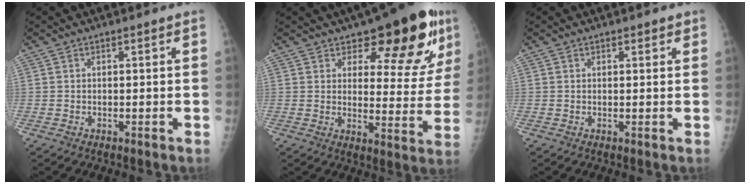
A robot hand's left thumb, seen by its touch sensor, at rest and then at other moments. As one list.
[{"total": 16.6, "force": [10.1, 7.2, 11.1], "torque": [-0.078, -0.060, 0.133]}, {"total": 1.3, "force": [0.9, 0.7, 0.6], "torque": [0.005, -0.003, 0.006]}]